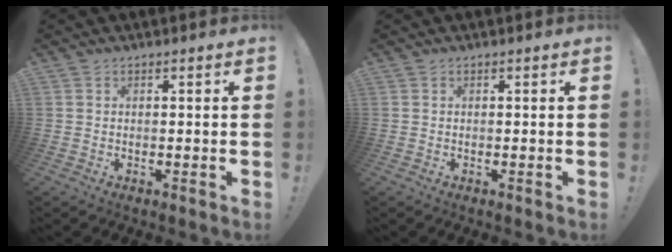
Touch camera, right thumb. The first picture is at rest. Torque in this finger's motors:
{"motor_torque": [0.00, 0.00, 0.00, 0.00, 0.00]}